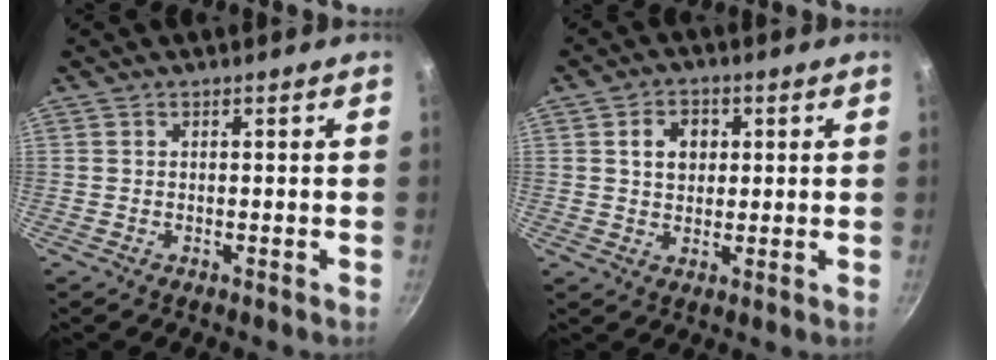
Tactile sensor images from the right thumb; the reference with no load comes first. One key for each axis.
{"total": 5.7, "fx": 1.4, "fy": 4.4, "fz": 3.3, "tx": -0.032, "ty": 0.004, "tz": 0.021}